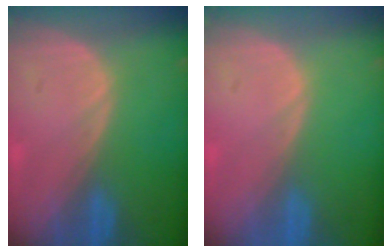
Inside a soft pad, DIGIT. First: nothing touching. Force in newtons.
{"total": 0.0}